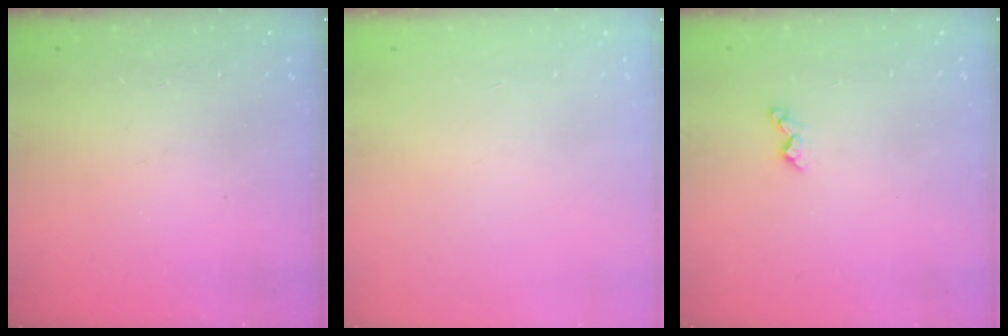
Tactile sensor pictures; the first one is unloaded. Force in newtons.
{"total": 0.0}
{"total": 3.1, "press": 3.1, "slide": 0.4}